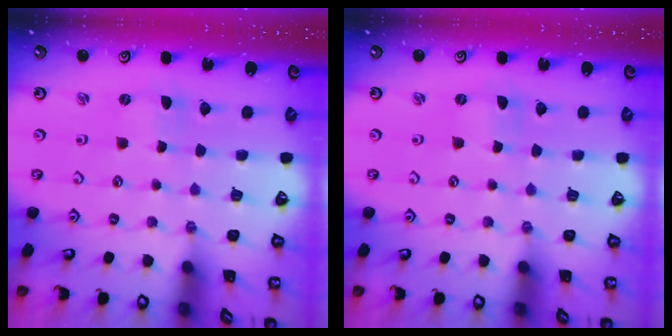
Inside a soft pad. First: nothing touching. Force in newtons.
{"total": 0.0}